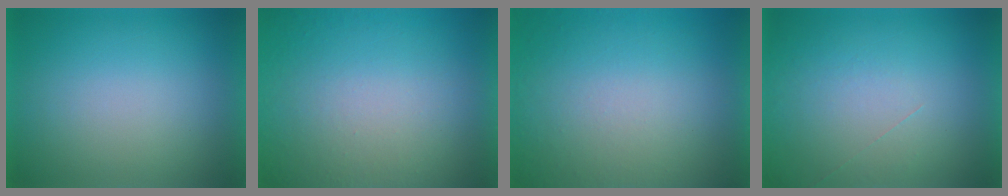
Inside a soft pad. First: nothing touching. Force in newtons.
{"total": 8.4}
{"total": 8.4}
{"total": 1.1}